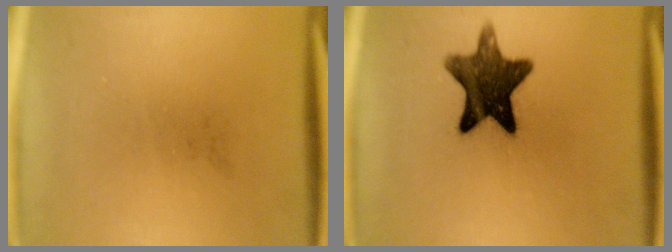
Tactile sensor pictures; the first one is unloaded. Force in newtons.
{"total": 12.4}